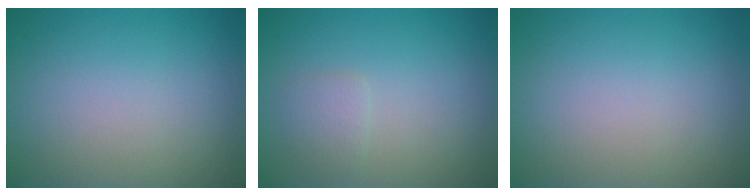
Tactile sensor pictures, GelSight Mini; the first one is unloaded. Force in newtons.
{"total": 1.3, "press": 1.3, "slide": 0.1}
{"total": 0.0}